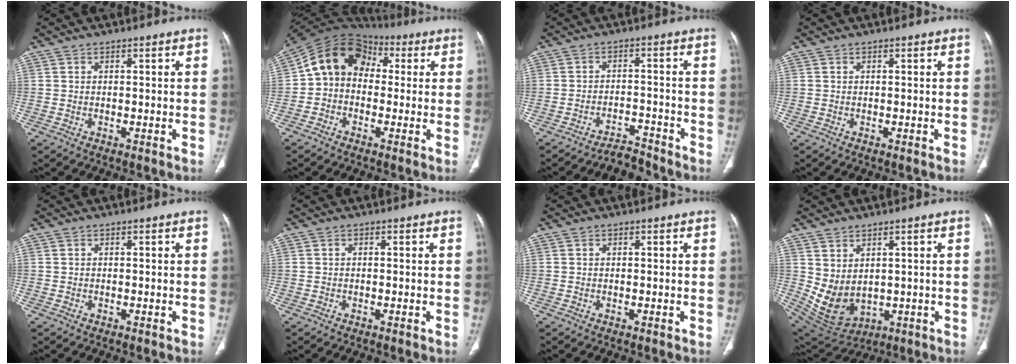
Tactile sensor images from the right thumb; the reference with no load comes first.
{"total": 12.5, "force": [1.2, 9.9, 7.6], "torque": [-0.108, 0.045, 0.005]}
{"total": 3.8, "force": [-3.8, 0.6, 0.0], "torque": [-0.004, 0.036, -0.059]}
{"total": 0.0}
{"total": 0.0}
{"total": 0.0}
{"total": 0.0}
{"total": 9.3, "force": [0.9, 6.3, 6.7], "torque": [-0.114, -0.011, 0.052]}